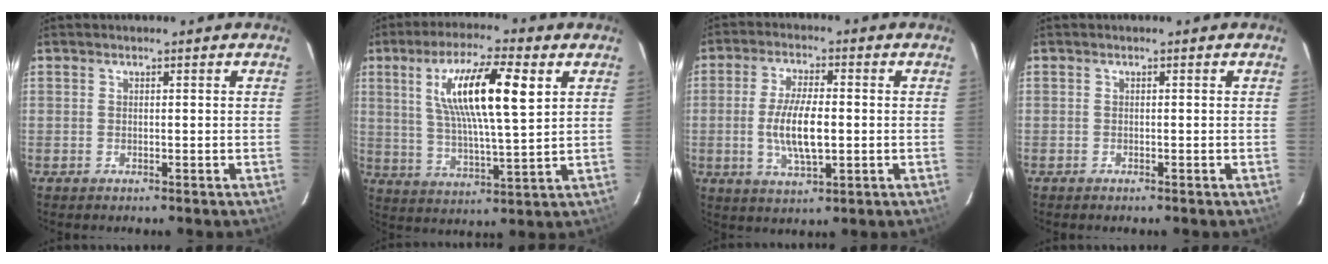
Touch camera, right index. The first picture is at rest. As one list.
[{"total": 15.3, "force": [5.3, 3.1, 14.1], "torque": [-0.251, 0.009, 0.095]}, {"total": 9.4, "force": [-1.0, 3.3, 8.8], "torque": [-0.173, -0.003, -0.017]}, {"total": 0.5, "force": [-0.5, 0.2, 0.1], "torque": [-0.002, 0.000, -0.009]}]